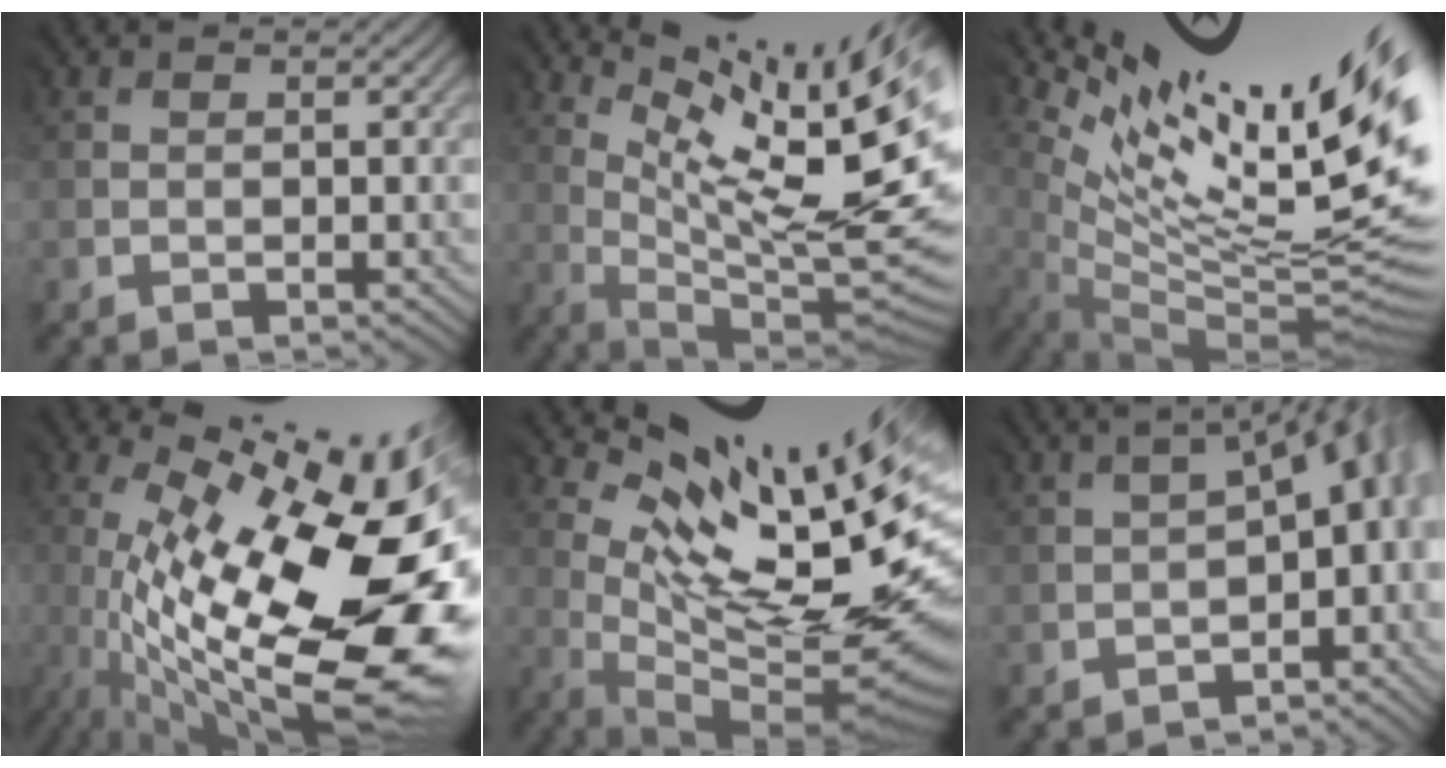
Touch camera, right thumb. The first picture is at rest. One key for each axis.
{"total": 13.7, "fx": 6.2, "fy": 2.1, "fz": 12.1, "tx": -0.188, "ty": -0.014, "tz": 0.129}
{"total": 15.8, "fx": 5.9, "fy": 4.4, "fz": 13.9, "tx": -0.211, "ty": -0.006, "tz": 0.133}
{"total": 17.7, "fx": -2.8, "fy": 6.7, "fz": 16.1, "tx": -0.245, "ty": -0.028, "tz": -0.034}
{"total": 15.9, "fx": 5.9, "fy": 4.3, "fz": 14.1, "tx": -0.211, "ty": 0.002, "tz": 0.126}
{"total": 8.1, "fx": -2.8, "fy": 4.0, "fz": 6.4, "tx": -0.063, "ty": -0.015, "tz": -0.022}